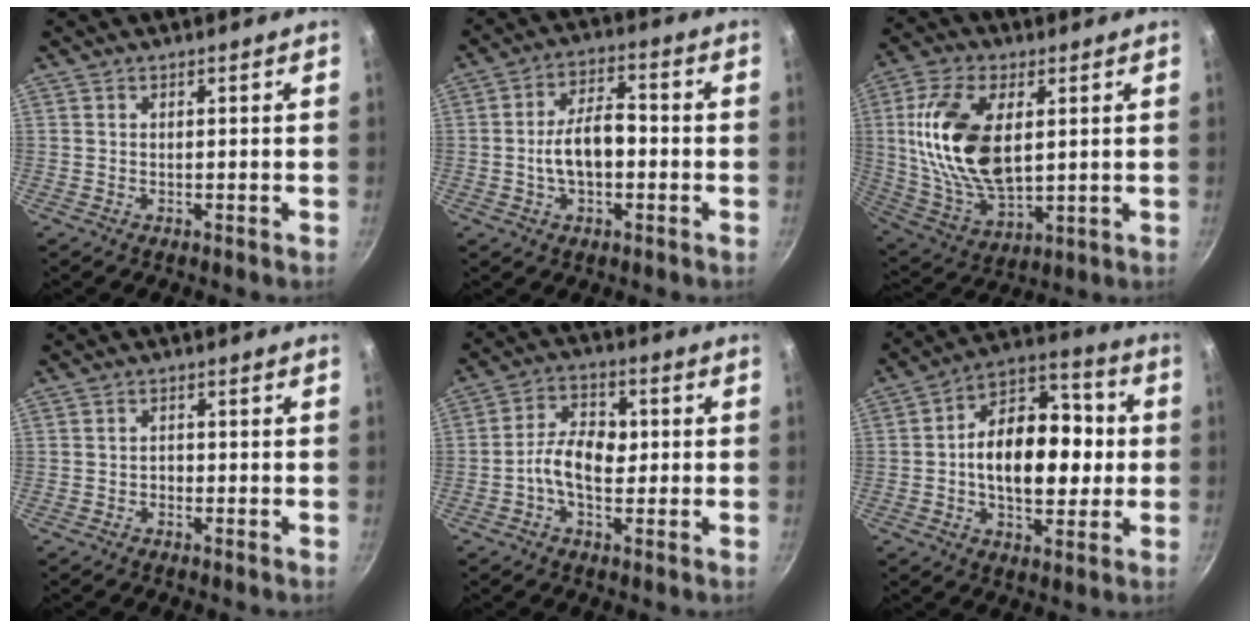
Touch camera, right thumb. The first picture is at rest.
{"total": 9.1, "force": [-1.2, 4.9, 7.5], "torque": [-0.126, 0.027, -0.026]}
{"total": 19.4, "force": [3.3, 10.3, 16.1], "torque": [-0.318, -0.014, 0.069]}
{"total": 1.3, "force": [-0.7, 0.9, 0.6], "torque": [0.000, 0.005, -0.016]}
{"total": 8.5, "force": [-0.9, 5.3, 6.6], "torque": [-0.106, 0.024, -0.023]}
{"total": 18.7, "force": [-0.2, 10.9, 15.1], "torque": [-0.201, 0.029, -0.008]}